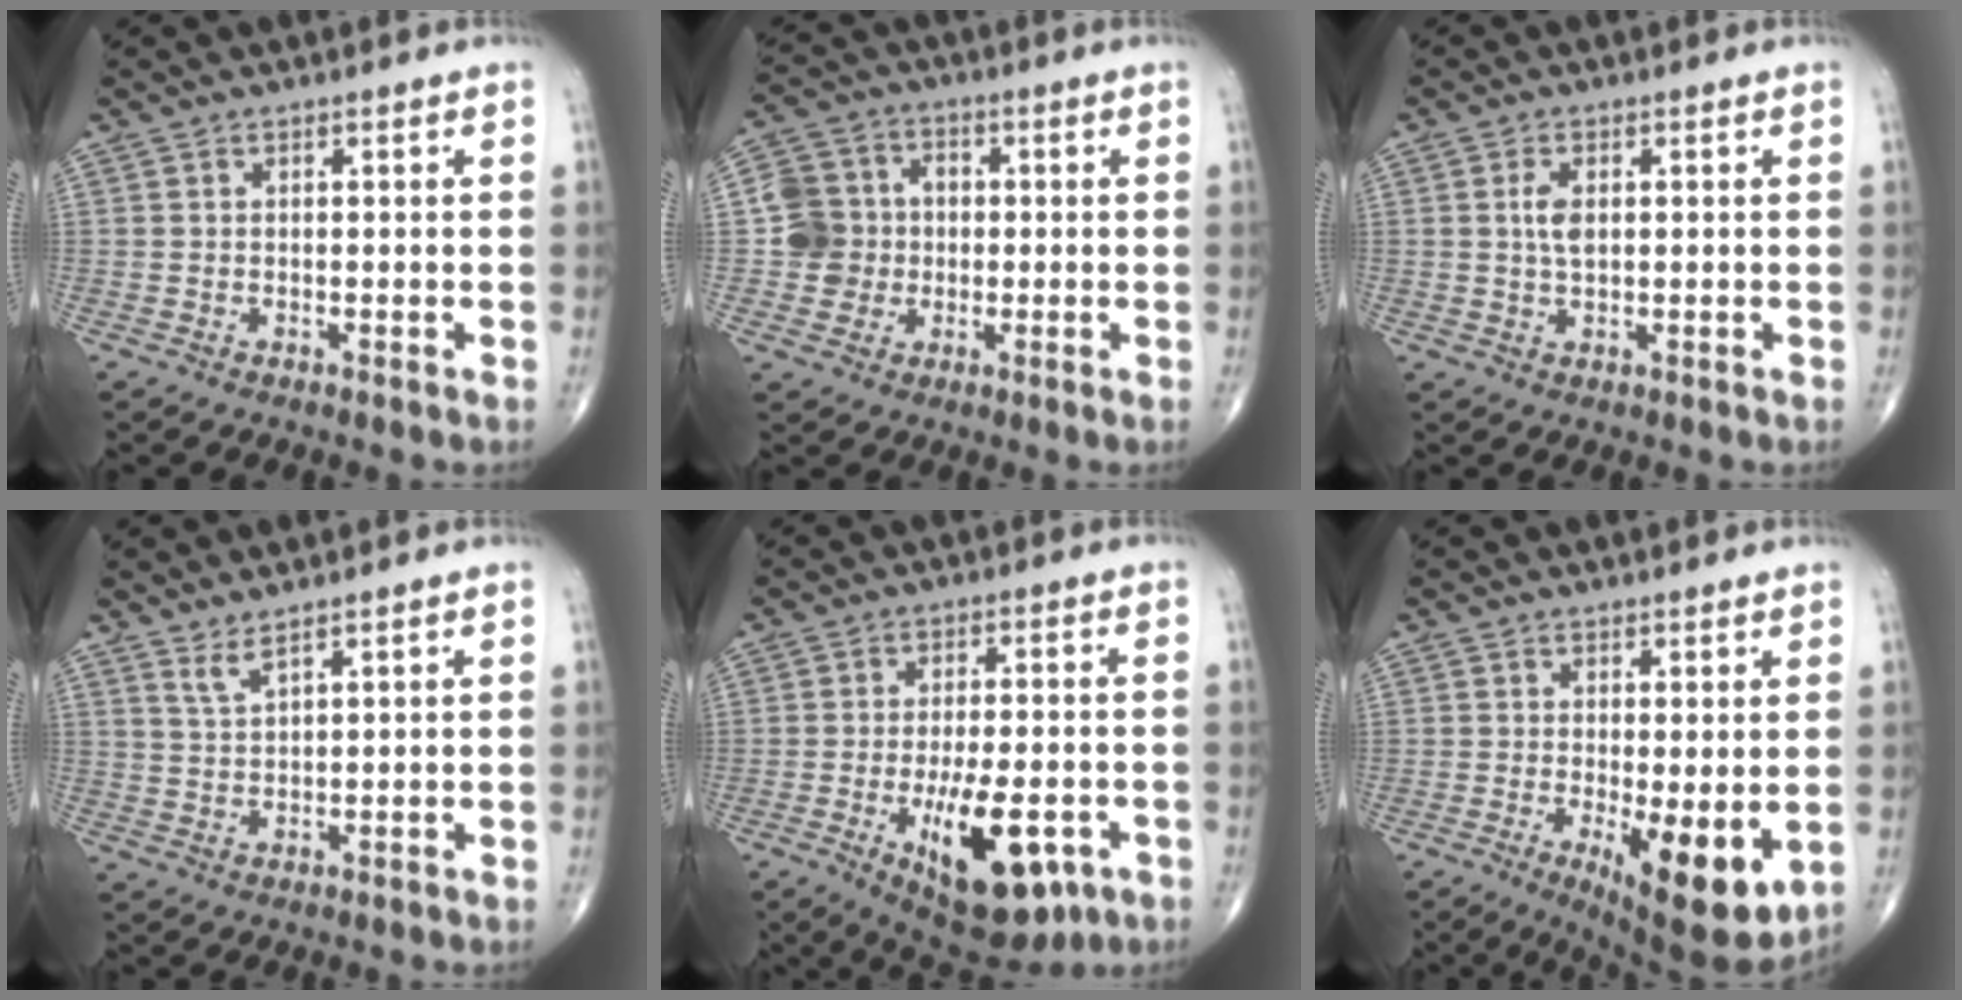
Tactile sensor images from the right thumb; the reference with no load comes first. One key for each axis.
{"total": 8.9, "fx": -0.4, "fy": 8.4, "fz": 2.8, "tx": -0.022, "ty": 0.022, "tz": -0.015}
{"total": 3.4, "fx": 0.6, "fy": 1.8, "fz": 2.9, "tx": -0.055, "ty": -0.003, "tz": 0.011}
{"total": 2.9, "fx": 2.3, "fy": 0.3, "fz": 1.7, "tx": -0.036, "ty": -0.021, "tz": 0.051}
{"total": 15.4, "fx": -5.5, "fy": 6.5, "fz": 12.9, "tx": -0.184, "ty": 0.004, "tz": -0.066}
{"total": 10.7, "fx": -2.0, "fy": 3.4, "fz": 10.0, "tx": -0.137, "ty": -0.027, "tz": -0.019}